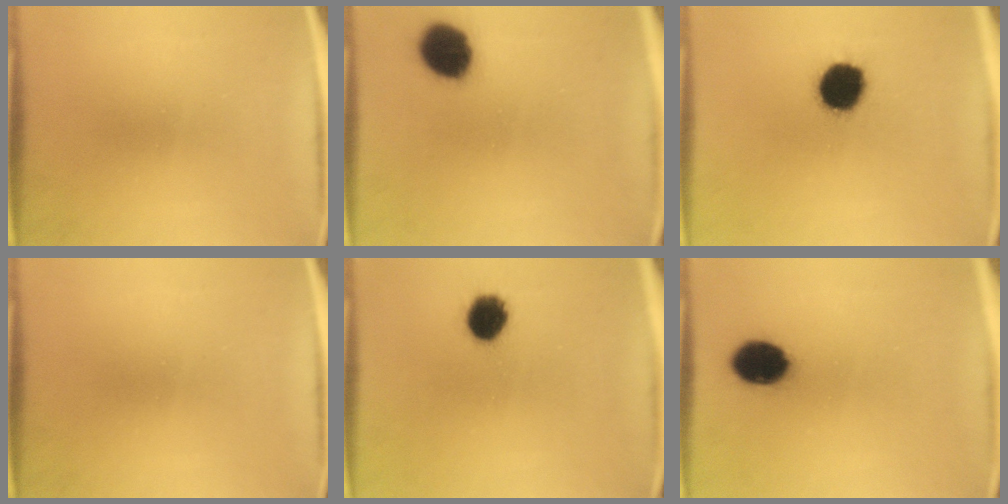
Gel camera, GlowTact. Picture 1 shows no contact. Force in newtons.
{"total": 10.7}
{"total": 11.4}
{"total": 0.0}
{"total": 7.6}
{"total": 10.0}